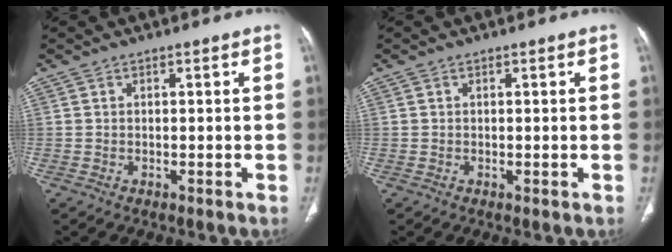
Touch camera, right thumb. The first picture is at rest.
{"total": 0.0}